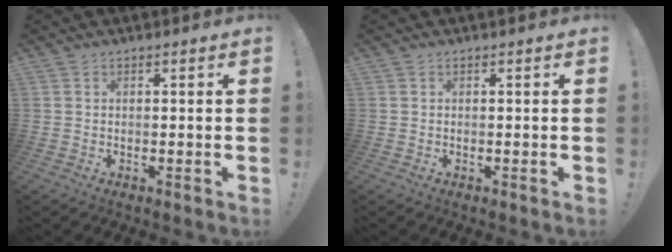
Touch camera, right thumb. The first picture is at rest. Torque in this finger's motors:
{"motor_torque": [0.00, 0.00, -0.08, 0.08, 0.00]}